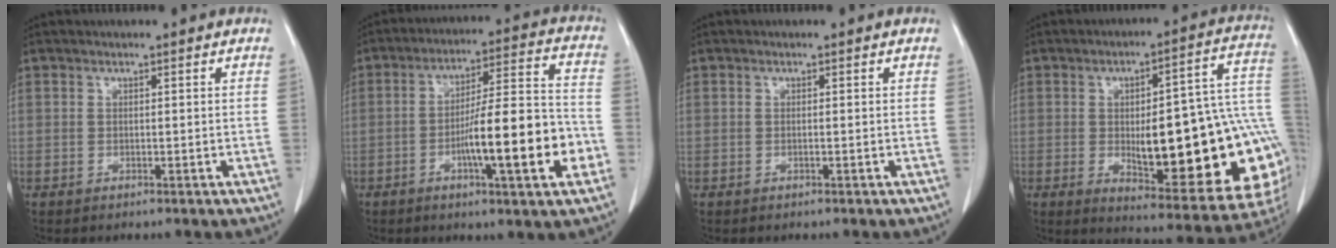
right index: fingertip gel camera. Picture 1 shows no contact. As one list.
[{"total": 15.3, "force": [-4.6, 1.4, 14.6], "torque": [-0.231, 0.007, -0.069]}, {"total": 0.0}, {"total": 25.8, "force": [-2.7, 6.6, 24.8], "torque": [-0.244, 0.020, -0.019]}]